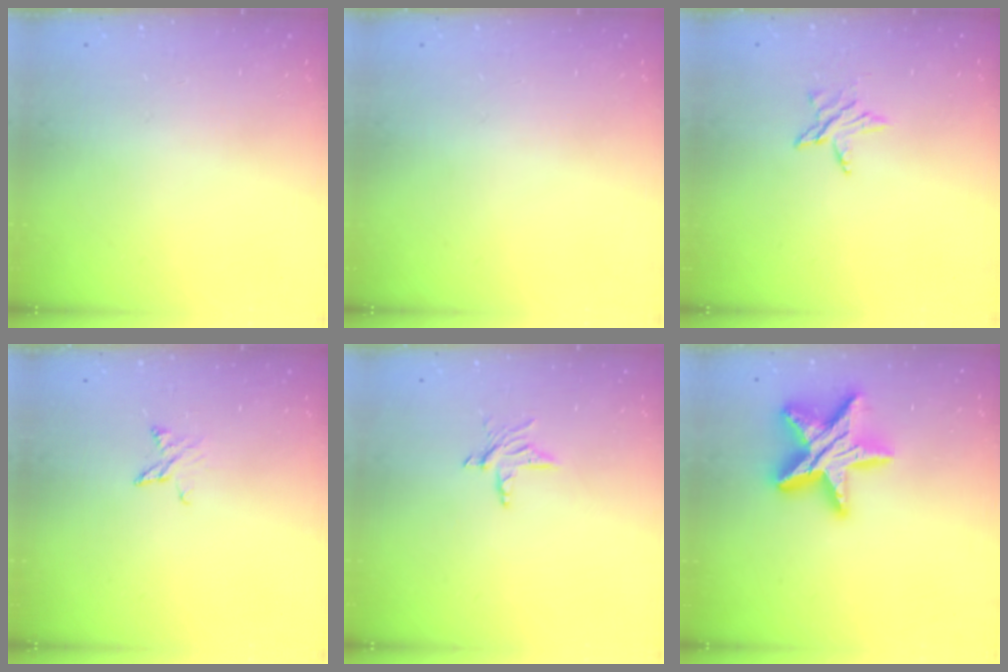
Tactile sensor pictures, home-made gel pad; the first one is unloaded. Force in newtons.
{"total": 0.0}
{"total": 5.0, "press": 4.9, "slide": 0.6}
{"total": 4.0, "press": 3.9, "slide": 0.5}
{"total": 5.3, "press": 5.2, "slide": 0.4}
{"total": 19.6, "press": 19.5, "slide": 1.2}